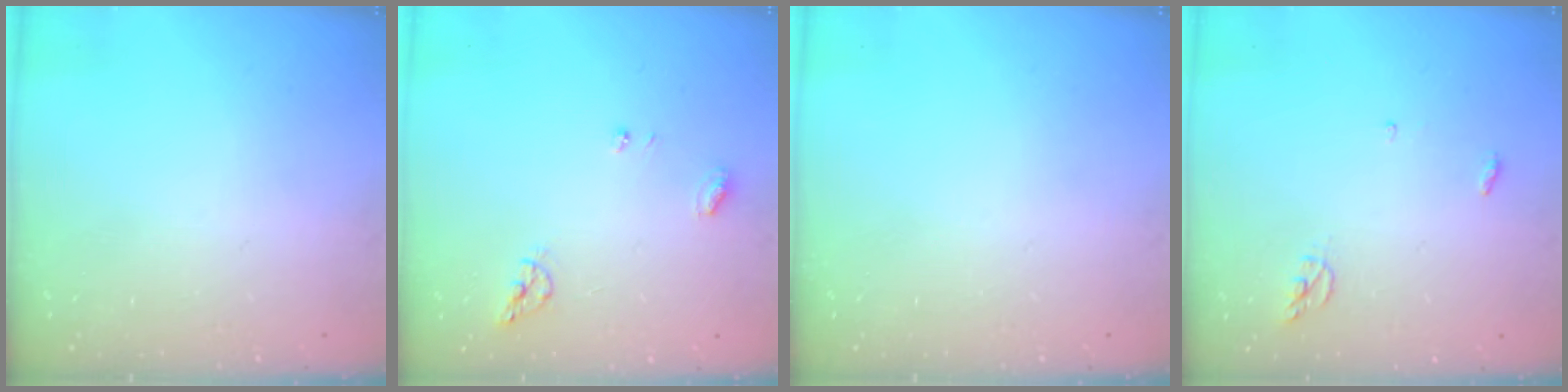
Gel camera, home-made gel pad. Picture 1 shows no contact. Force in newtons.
{"total": 6.7, "press": 6.7, "slide": 0.3}
{"total": 0.0}
{"total": 4.3, "press": 4.3, "slide": 0.3}